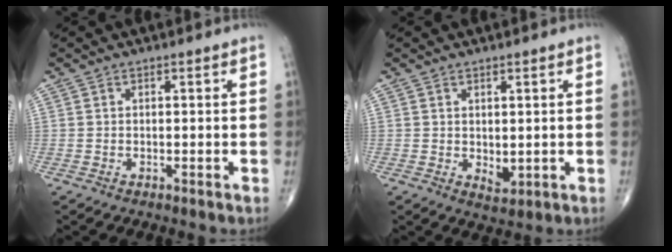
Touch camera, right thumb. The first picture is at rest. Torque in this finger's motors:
{"motor_torque": [0.39, 0.35, -0.06, -0.25, 0.00]}